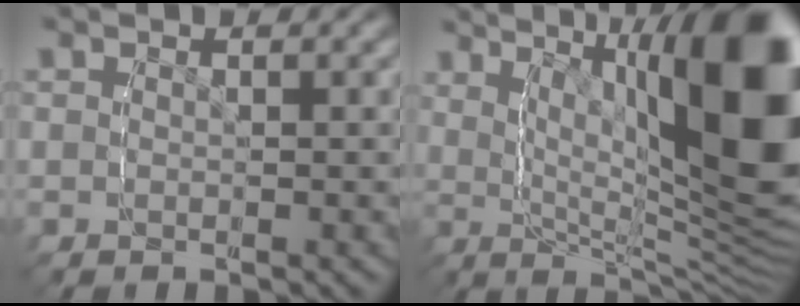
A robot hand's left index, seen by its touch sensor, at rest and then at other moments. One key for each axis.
{"total": 17.9, "fx": 4.1, "fy": 8.2, "fz": 15.4, "tx": -0.166, "ty": 0.009, "tz": 0.055}